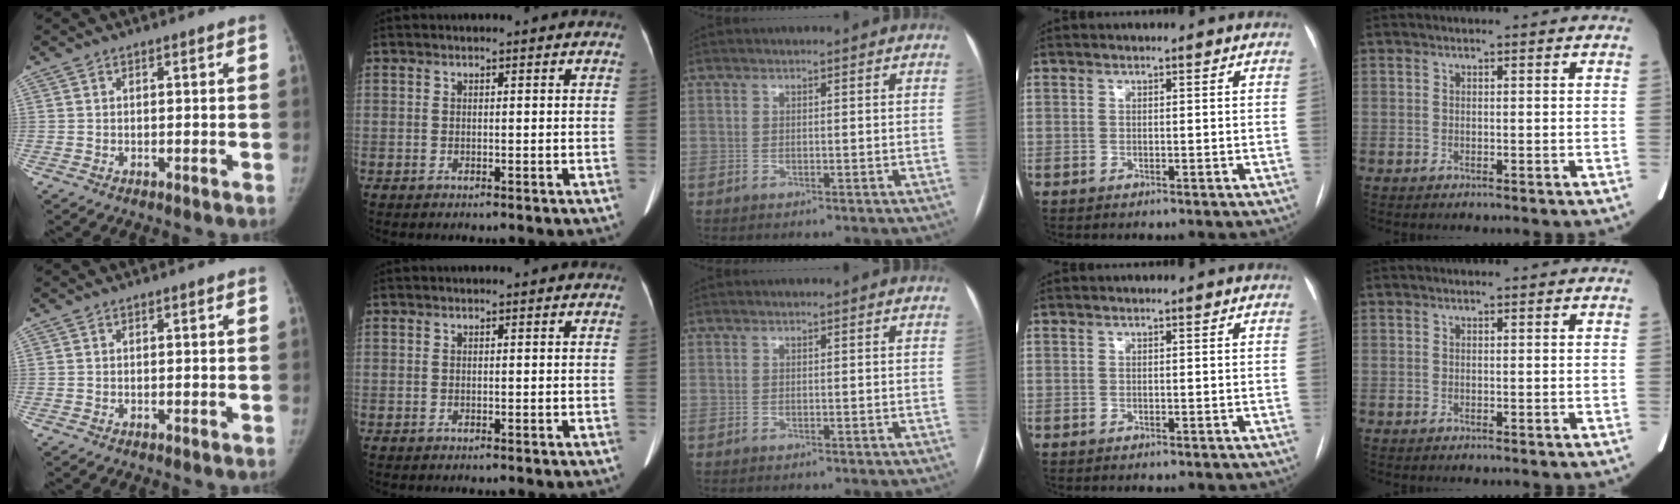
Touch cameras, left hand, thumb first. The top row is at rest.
{}